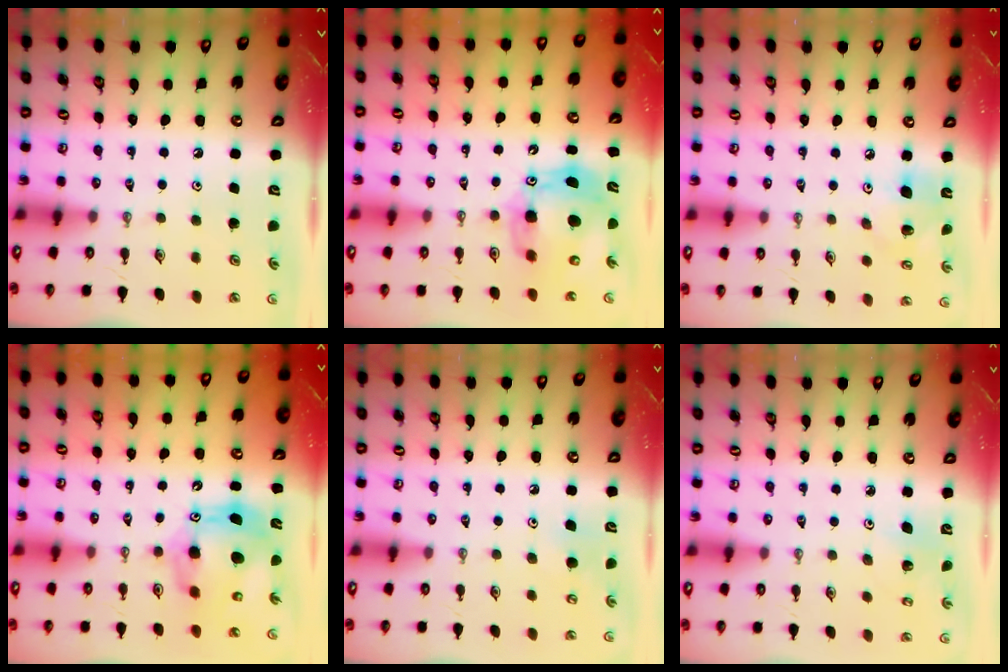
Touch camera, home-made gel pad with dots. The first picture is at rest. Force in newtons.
{"total": 14.7, "press": 14.5, "slide": 2.4}
{"total": 11.3, "press": 11.2, "slide": 1.4}
{"total": 13.7, "press": 13.7, "slide": 1.1}
{"total": 7.6, "press": 7.4, "slide": 1.9}
{"total": 3.0, "press": 3.0, "slide": 0.2}